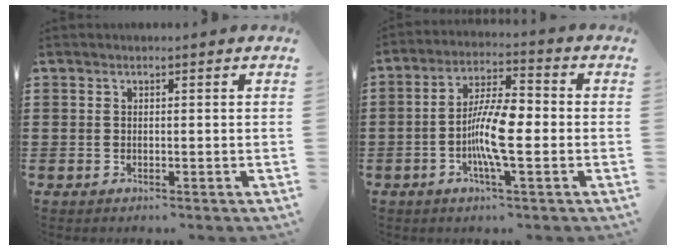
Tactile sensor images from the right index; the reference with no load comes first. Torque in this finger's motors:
{"motor_torque": [2.14, 0.00, 0.39, 0.21]}